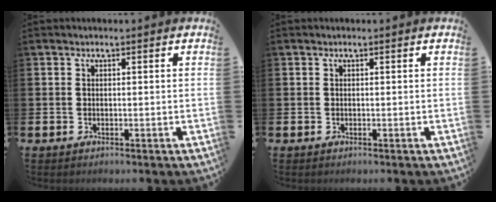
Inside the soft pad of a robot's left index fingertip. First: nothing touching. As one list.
[{"total": 0.0}]